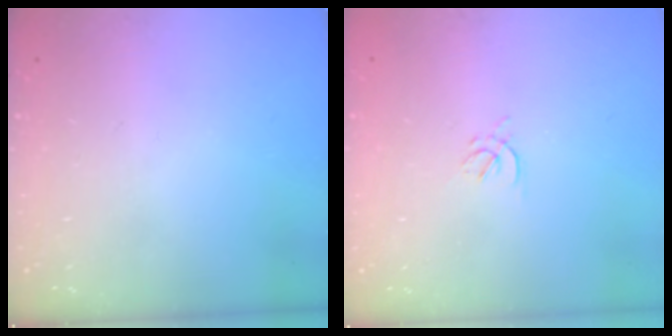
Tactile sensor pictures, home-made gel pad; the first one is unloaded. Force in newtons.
{"total": 1.7, "press": 1.6, "slide": 0.6}